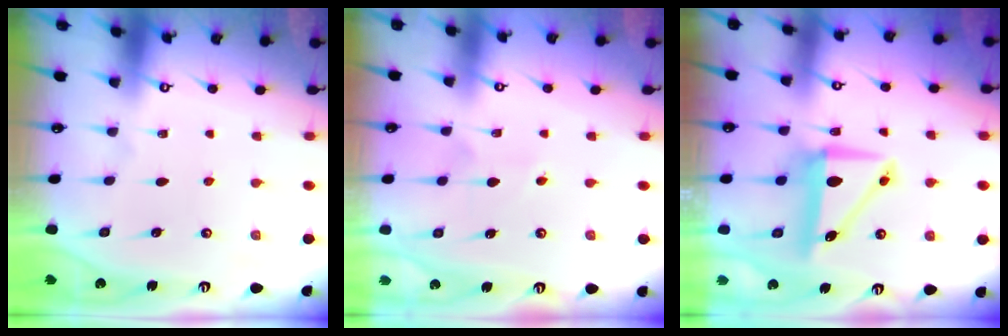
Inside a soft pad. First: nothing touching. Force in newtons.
{"total": 4.3, "press": 4.3, "slide": 0.5}
{"total": 7.9, "press": 7.7, "slide": 1.5}